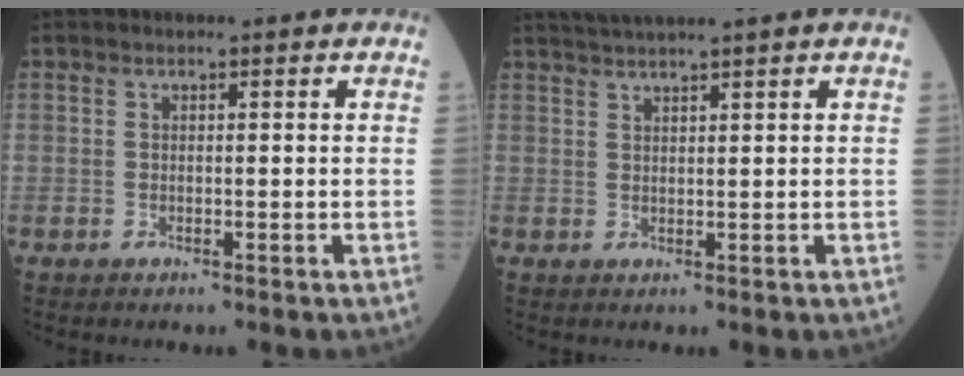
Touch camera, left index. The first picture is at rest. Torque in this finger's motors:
{"motor_torque": [0.95, -1.19, 0.14, 0.07]}